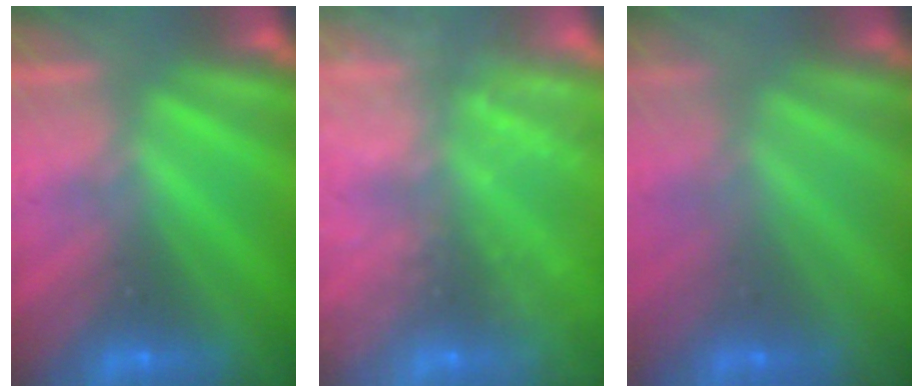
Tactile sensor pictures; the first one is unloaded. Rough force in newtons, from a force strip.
{"total": 7.7}
{"total": 1.4}